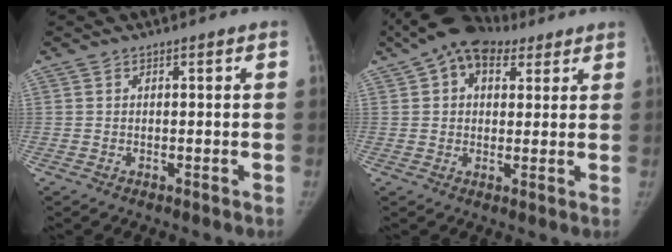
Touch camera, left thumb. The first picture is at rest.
{"total": 11.0, "force": [6.0, 7.1, 5.9], "torque": [-0.073, 0.009, 0.097]}